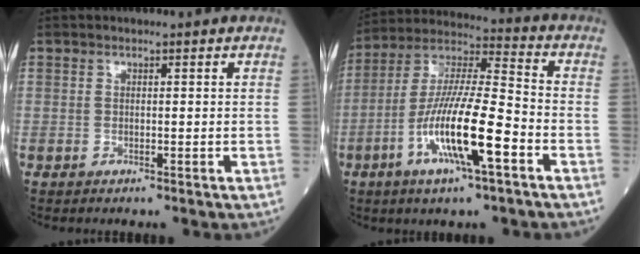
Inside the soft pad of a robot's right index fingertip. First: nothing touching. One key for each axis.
{"total": 15.7, "fx": -5.7, "fy": 1.8, "fz": 14.5, "tx": -0.283, "ty": -0.007, "tz": -0.107}